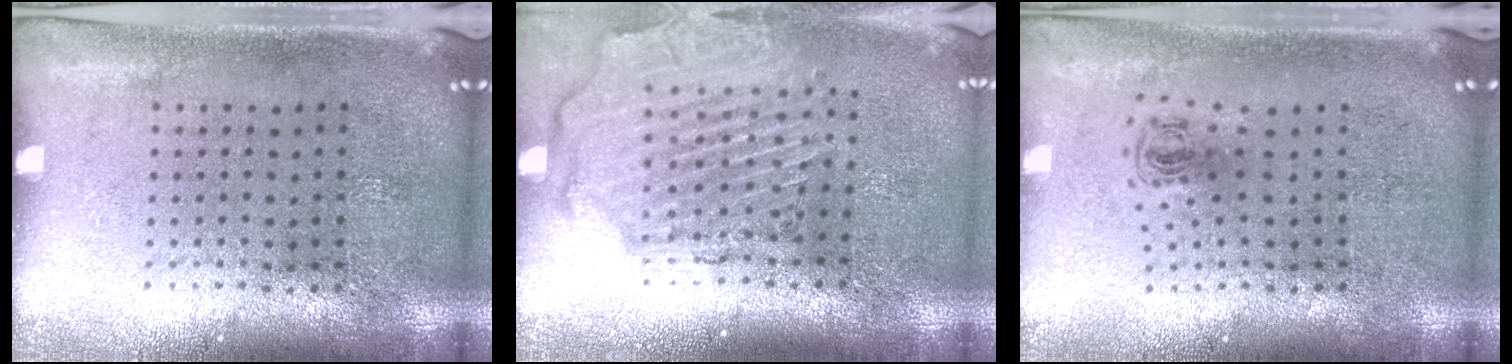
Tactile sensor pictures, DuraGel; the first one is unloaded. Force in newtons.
{"total": 2.6, "press": 2.2, "slide": 1.4}
{"total": 0.5, "press": 0.4, "slide": 0.4}